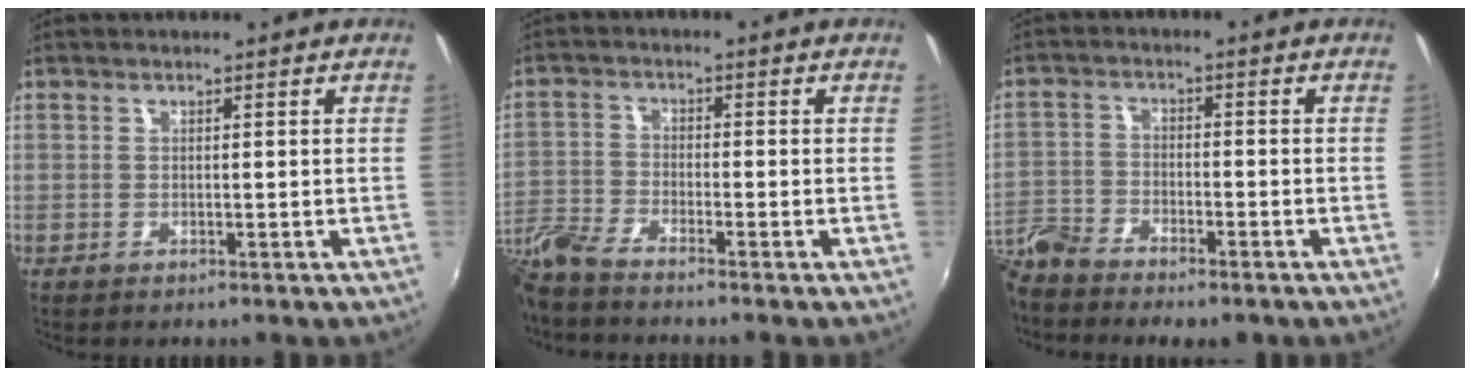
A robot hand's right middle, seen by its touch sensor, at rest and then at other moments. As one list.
[{"total": 7.3, "force": [-6.6, 0.5, 3.0], "torque": [-0.081, -0.011, -0.143]}, {"total": 9.4, "force": [-8.0, 3.1, 3.8], "torque": [-0.101, -0.018, -0.162]}]